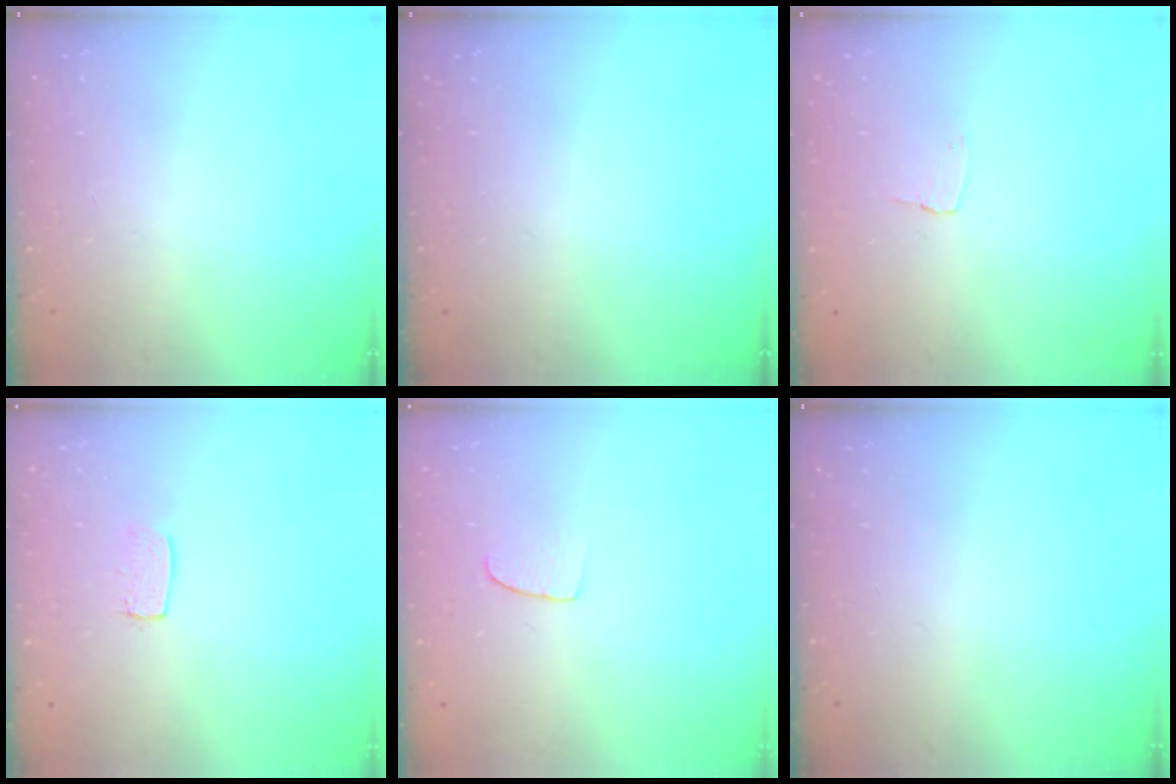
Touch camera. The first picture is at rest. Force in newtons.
{"total": 0.0}
{"total": 2.6, "press": 2.6, "slide": 0.2}
{"total": 5.1, "press": 5.1, "slide": 0.4}
{"total": 5.5, "press": 5.4, "slide": 0.5}
{"total": 0.0}